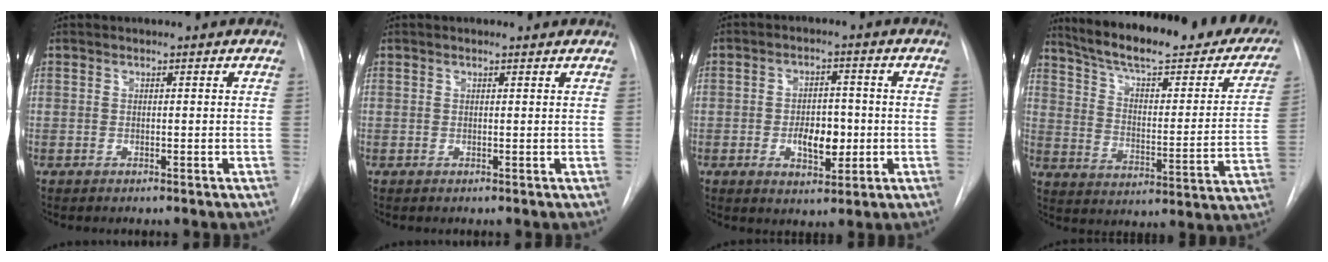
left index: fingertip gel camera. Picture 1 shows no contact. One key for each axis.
{"total": 0.0}
{"total": 6.1, "fx": -1.8, "fy": 3.2, "fz": 4.9, "tx": -0.077, "ty": -0.002, "tz": -0.022}
{"total": 28.9, "fx": 23.5, "fy": 6.6, "fz": 15.5, "tx": -0.226, "ty": -0.044, "tz": 0.301}